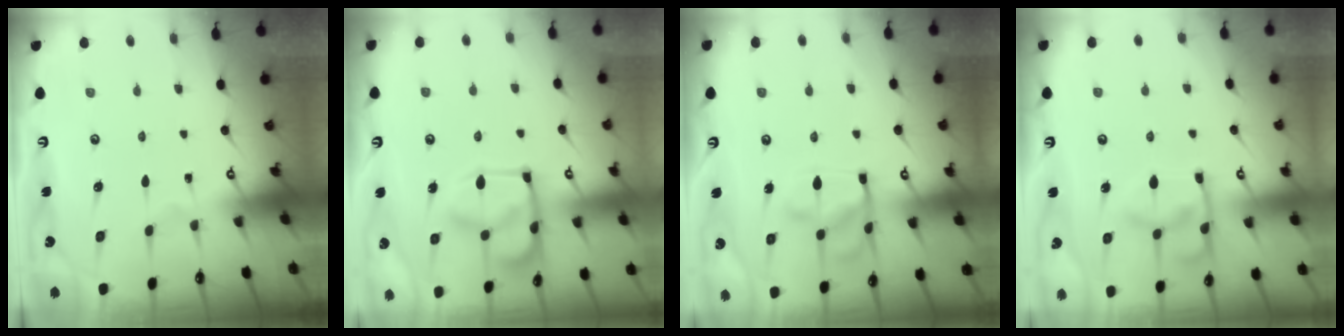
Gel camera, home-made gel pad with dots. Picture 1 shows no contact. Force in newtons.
{"total": 11.9, "press": 11.8, "slide": 0.7}
{"total": 12.2, "press": 12.1, "slide": 1.1}
{"total": 8.9, "press": 8.8, "slide": 1.2}